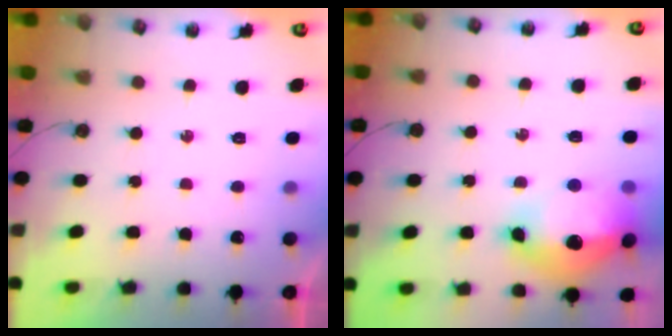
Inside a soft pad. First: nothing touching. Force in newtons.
{"total": 22.5, "press": 18.8, "slide": 12.4}